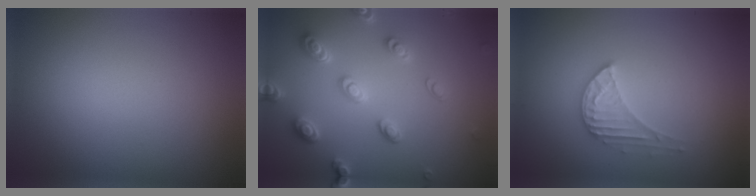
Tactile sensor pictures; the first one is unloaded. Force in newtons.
{"total": 4.4, "press": 3.6, "slide": 2.6}
{"total": 3.0, "press": 2.9, "slide": 0.4}